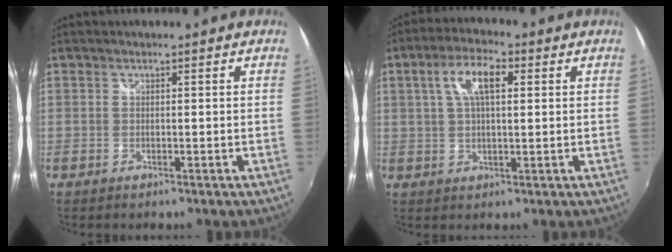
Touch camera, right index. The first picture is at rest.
{"total": 7.7, "force": [2.3, 3.1, 6.7], "torque": [-0.128, 0.017, 0.040]}